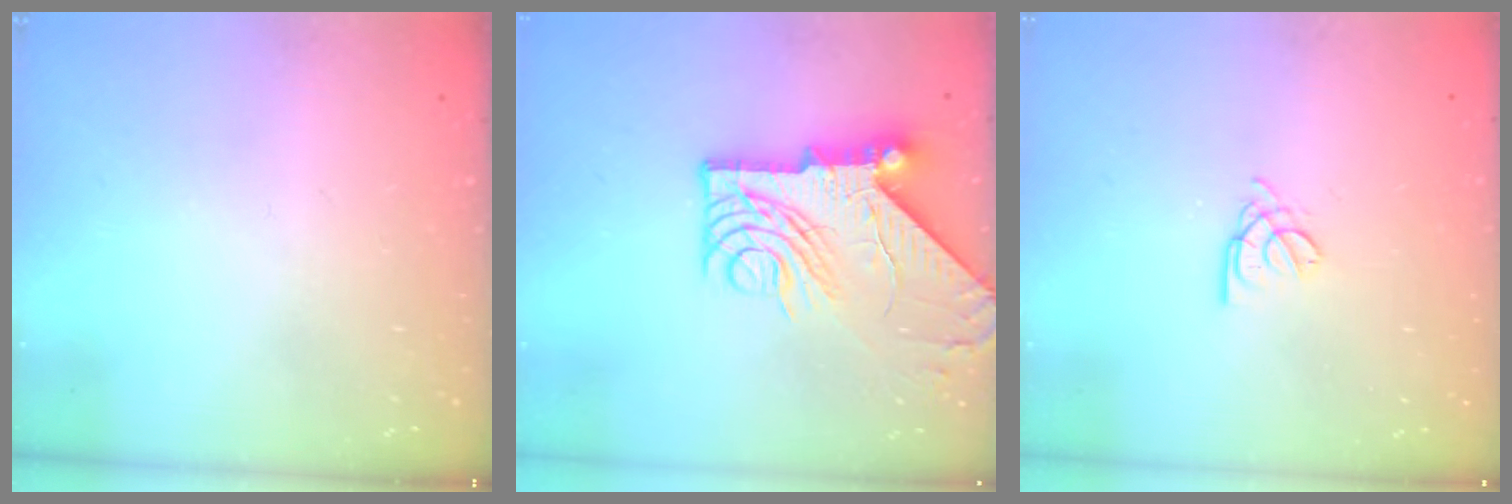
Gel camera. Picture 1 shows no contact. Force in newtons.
{"total": 13.5, "press": 13.4, "slide": 1.7}
{"total": 2.6, "press": 2.5, "slide": 0.5}